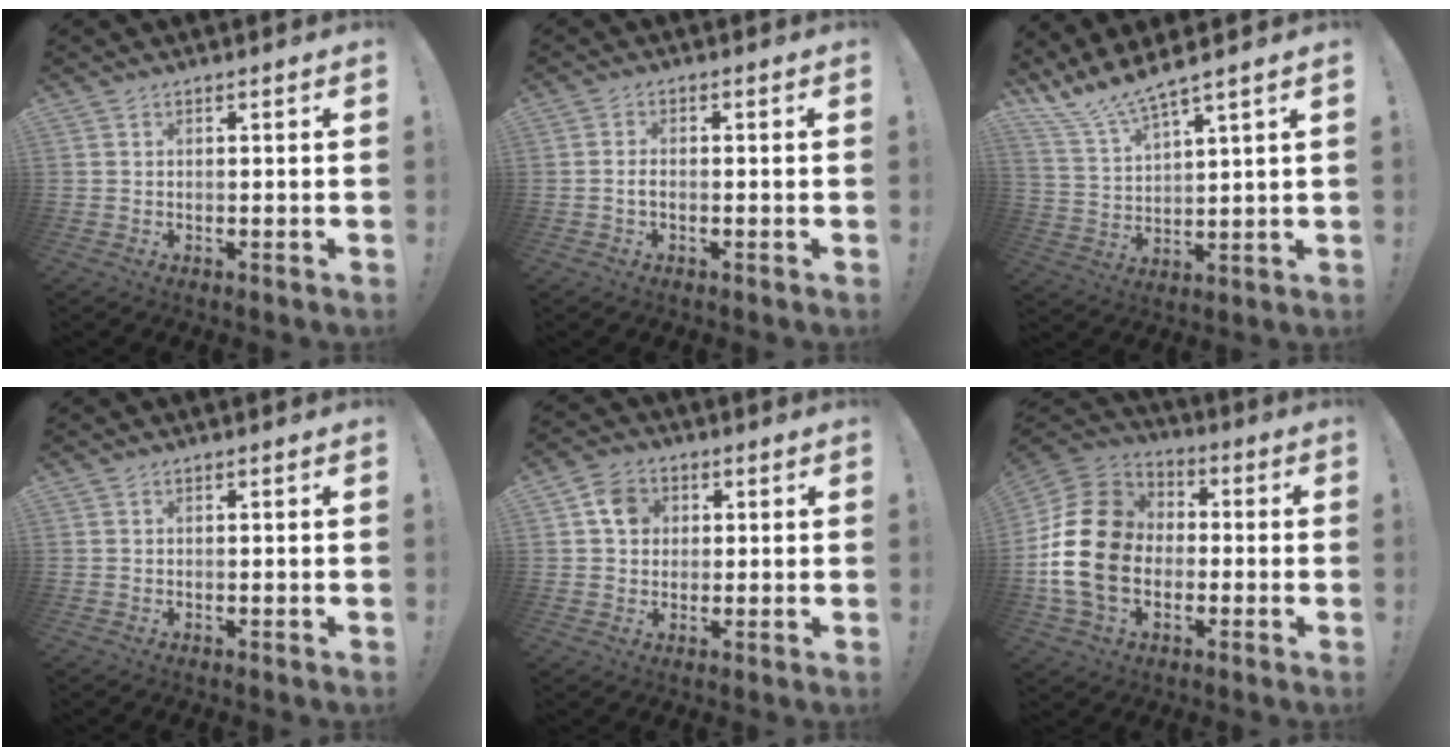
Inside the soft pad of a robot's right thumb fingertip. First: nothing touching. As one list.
[{"total": 1.9, "force": [-0.8, 0.8, 1.6], "torque": [-0.033, 0.009, -0.012]}, {"total": 8.6, "force": [7.8, 0.2, 3.5], "torque": [-0.088, -0.048, 0.141]}, {"total": 0.0}, {"total": 7.0, "force": [2.0, 6.1, 2.8], "torque": [-0.037, 0.005, 0.038]}, {"total": 20.9, "force": [-1.4, 16.1, 13.2], "torque": [-0.249, 0.024, -0.015]}]